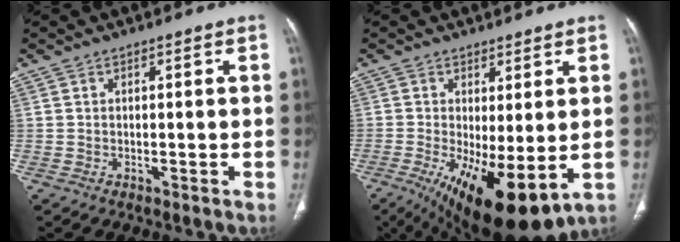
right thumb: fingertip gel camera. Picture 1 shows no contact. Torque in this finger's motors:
{"motor_torque": [1.47, 2.65, 0.07, 0.12, 0.14]}